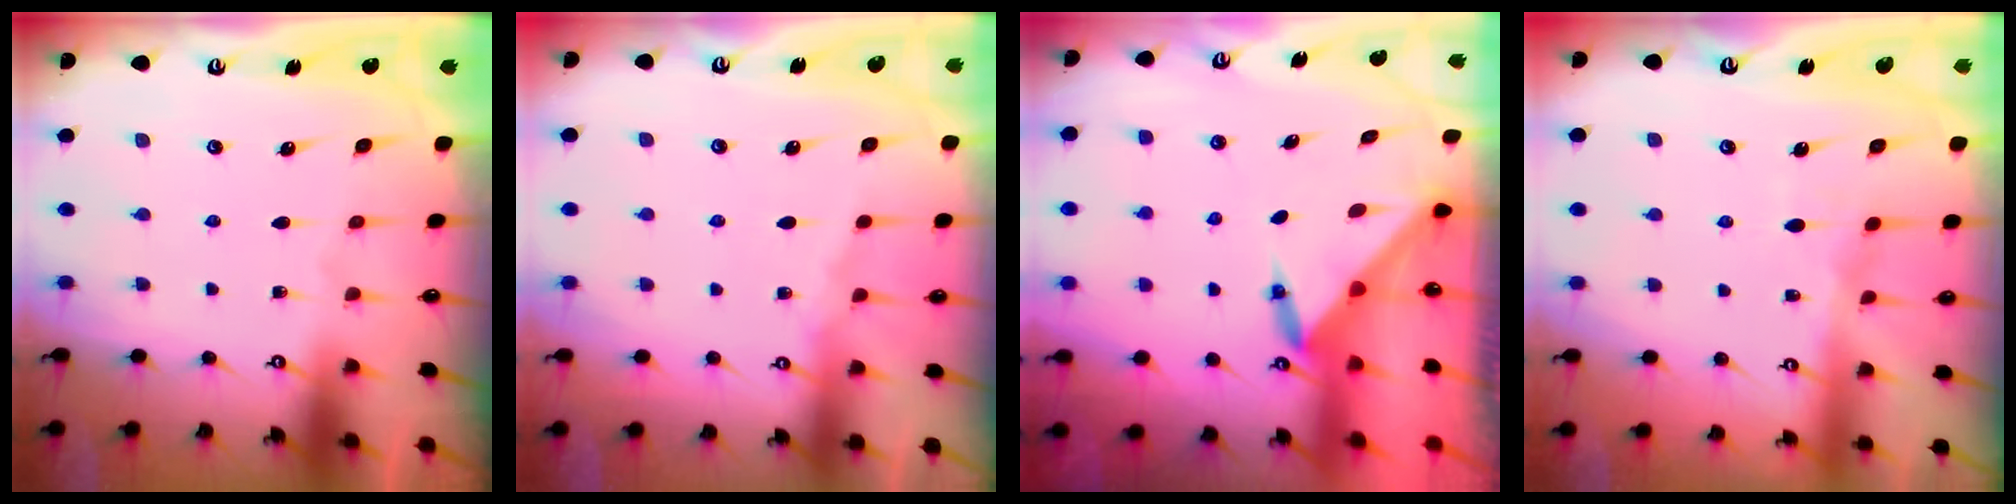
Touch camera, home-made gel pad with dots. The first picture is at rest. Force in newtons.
{"total": 5.4, "press": 5.4, "slide": 0.7}
{"total": 3.4, "press": 3.4, "slide": 0.4}
{"total": 6.4, "press": 6.4, "slide": 0.6}